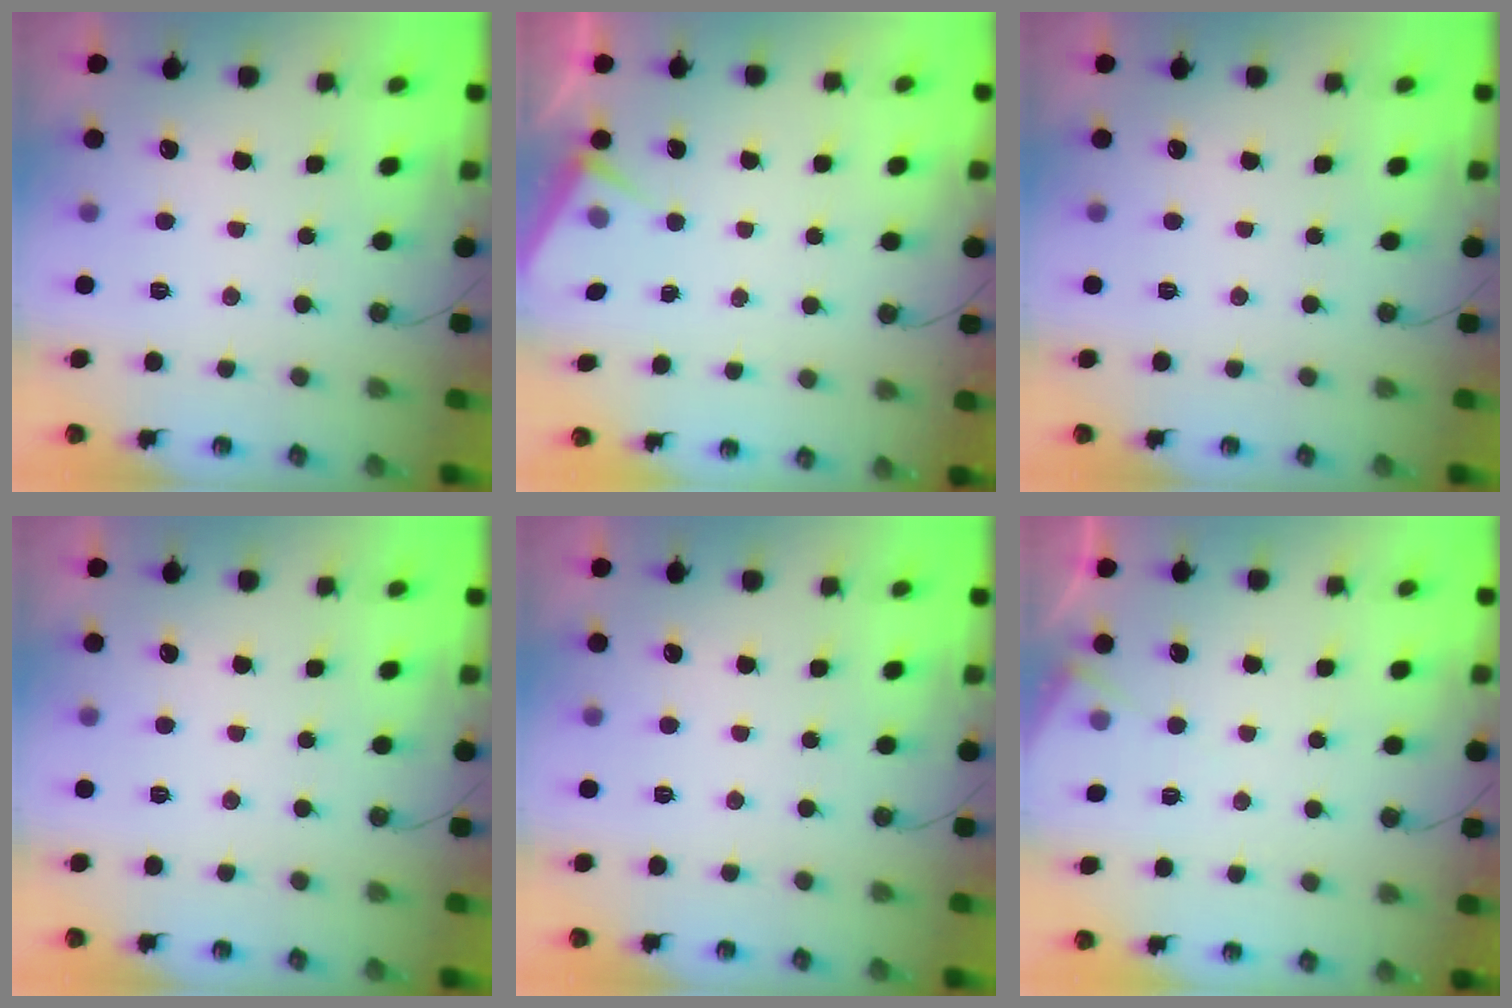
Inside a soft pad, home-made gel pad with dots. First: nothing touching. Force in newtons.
{"total": 3.4, "press": 3.3, "slide": 0.6}
{"total": 0.0}
{"total": 0.0}
{"total": 0.0}
{"total": 5.3, "press": 5.3, "slide": 0.5}